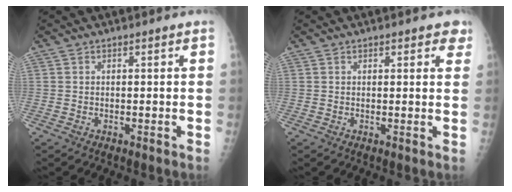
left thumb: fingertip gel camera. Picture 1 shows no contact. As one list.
[{"total": 3.1, "force": [2.0, 1.3, 1.9], "torque": [-0.001, -0.006, 0.020]}]